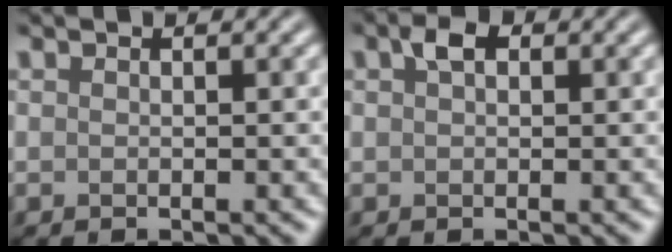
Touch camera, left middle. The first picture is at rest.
{"total": 1.6, "force": [0.7, 0.9, 1.1], "torque": [-0.021, 0.009, 0.008]}